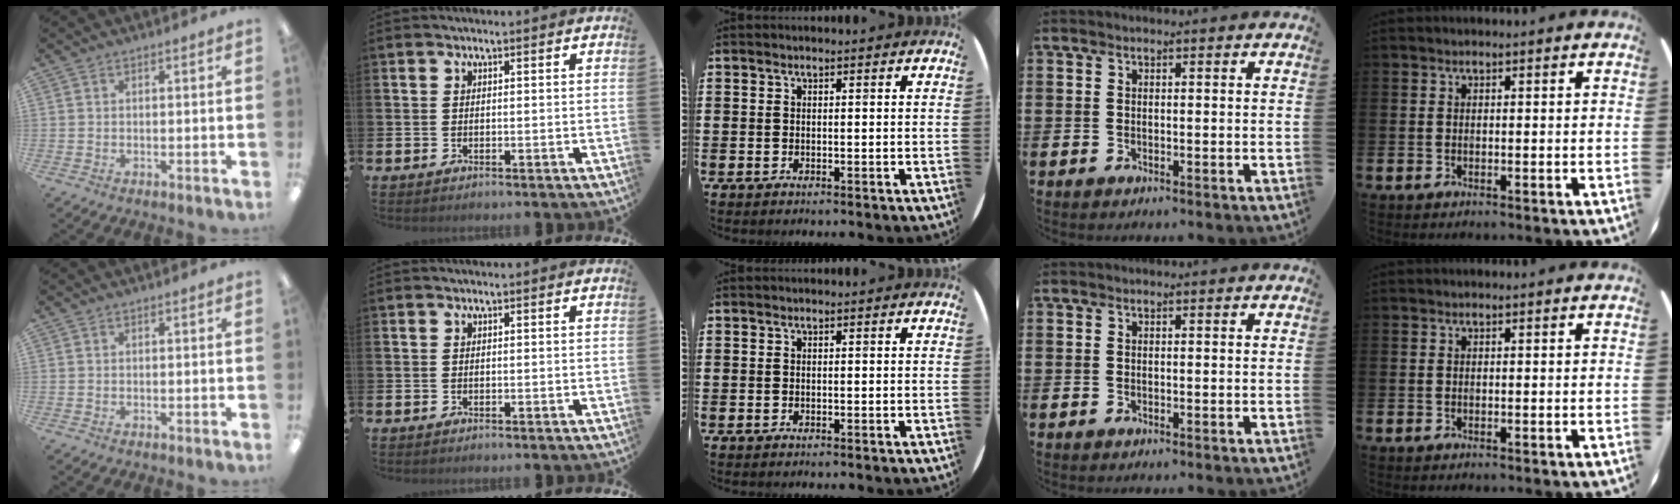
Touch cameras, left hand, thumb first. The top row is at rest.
{}